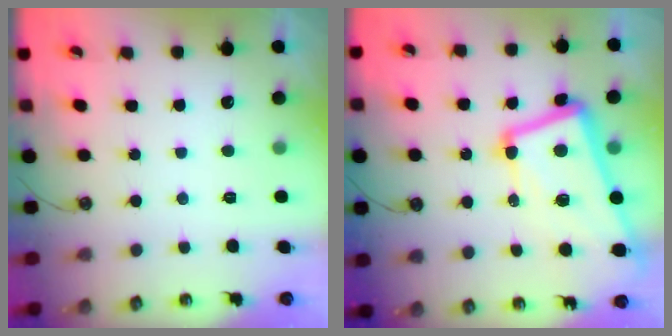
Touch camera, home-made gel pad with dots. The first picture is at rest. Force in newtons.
{"total": 14.9, "press": 14.6, "slide": 3.1}